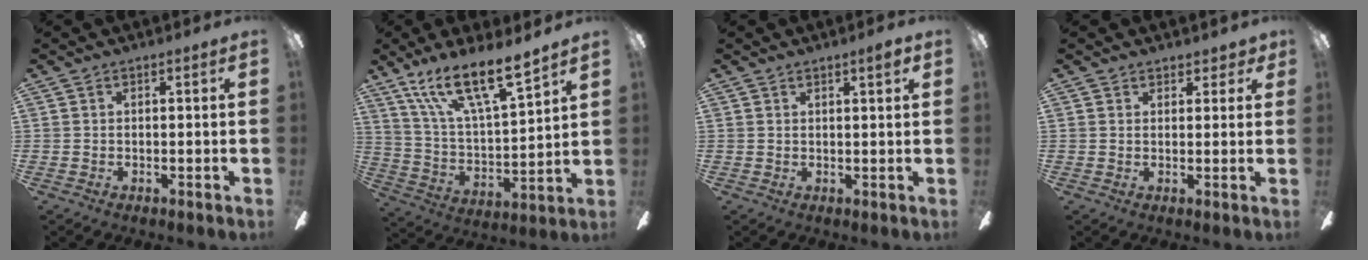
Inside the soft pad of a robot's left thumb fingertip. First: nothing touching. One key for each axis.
{"total": 17.0, "fx": 13.4, "fy": 3.8, "fz": 9.8, "tx": -0.188, "ty": -0.086, "tz": 0.234}
{"total": 2.2, "fx": 1.7, "fy": 0.3, "fz": 1.3, "tx": -0.011, "ty": -0.005, "tz": 0.026}
{"total": 3.1, "fx": 2.3, "fy": 2.0, "fz": 0.4, "tx": 0.005, "ty": -0.005, "tz": 0.041}